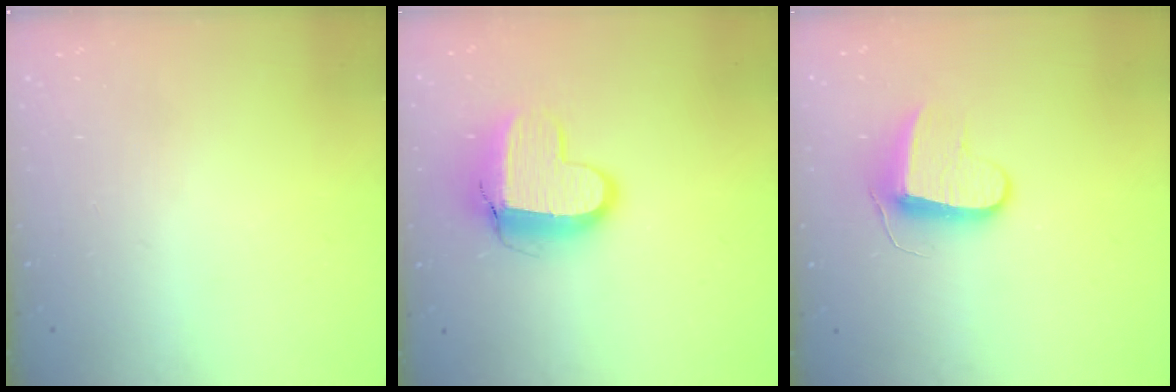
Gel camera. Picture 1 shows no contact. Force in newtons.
{"total": 11.6, "press": 11.6, "slide": 0.6}
{"total": 9.0, "press": 9.0, "slide": 0.2}